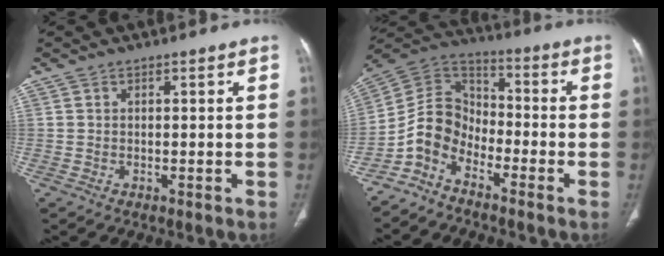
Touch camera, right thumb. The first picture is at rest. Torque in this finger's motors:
{"motor_torque": [0.50, -0.40, 0.17, 0.07, 0.11]}